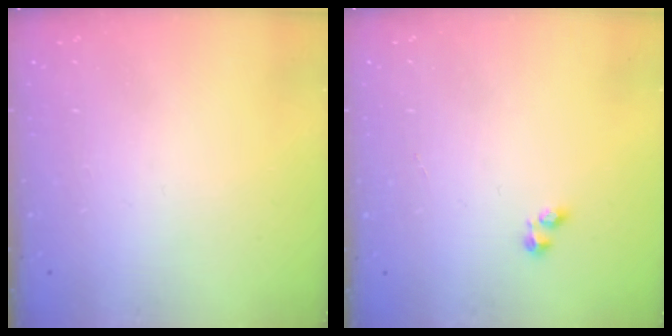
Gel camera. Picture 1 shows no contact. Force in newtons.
{"total": 1.2, "press": 1.0, "slide": 0.6}